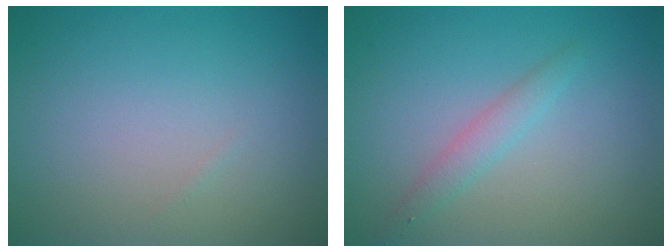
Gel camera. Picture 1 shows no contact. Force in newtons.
{"total": 1.7, "press": 1.7, "slide": 0.0}